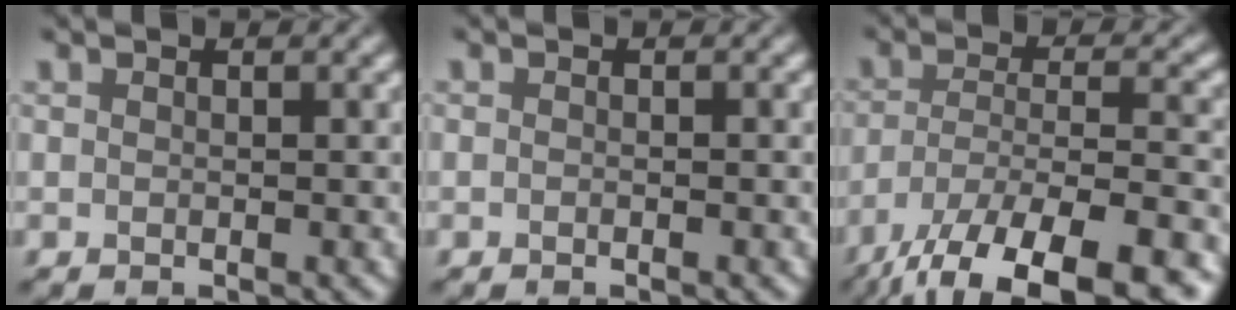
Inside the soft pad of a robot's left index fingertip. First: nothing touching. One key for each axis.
{"total": 0.5, "fx": -0.5, "fy": 0.0, "fz": 0.2, "tx": -0.003, "ty": 0.002, "tz": -0.010}
{"total": 14.0, "fx": -9.9, "fy": 3.8, "fz": 9.1, "tx": -0.166, "ty": -0.036, "tz": -0.152}